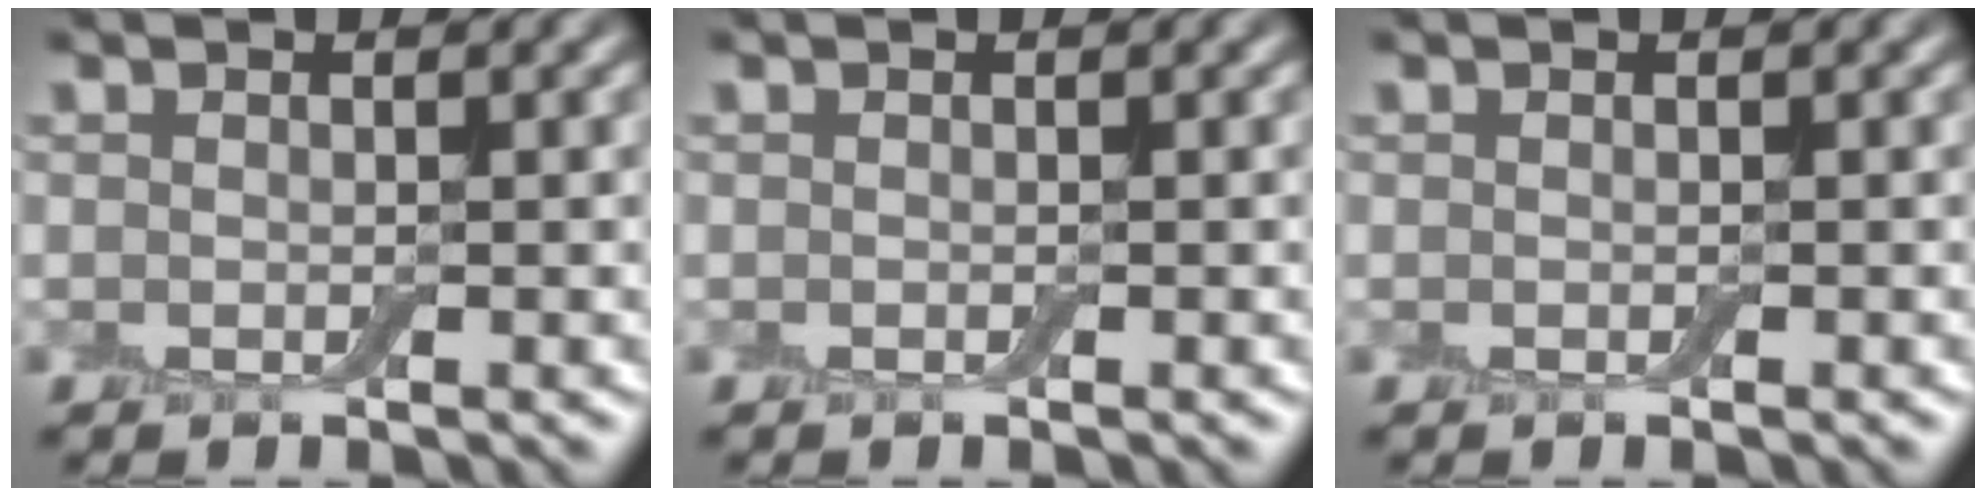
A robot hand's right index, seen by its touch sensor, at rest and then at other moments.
{"total": 0.0}
{"total": 0.0}